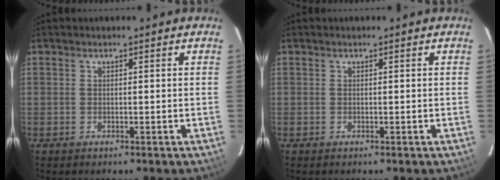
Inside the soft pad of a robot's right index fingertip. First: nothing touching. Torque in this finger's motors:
{"motor_torque": [0.00, 0.00, 0.04, 0.01]}